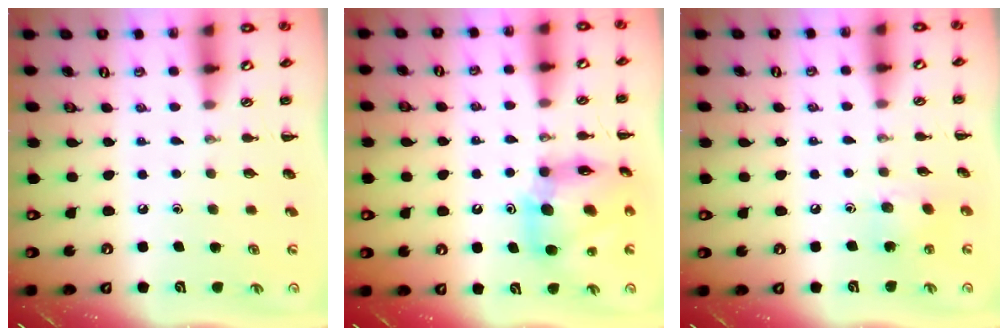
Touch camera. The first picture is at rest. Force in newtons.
{"total": 11.9, "press": 11.7, "slide": 2.1}
{"total": 5.2, "press": 5.1, "slide": 0.9}